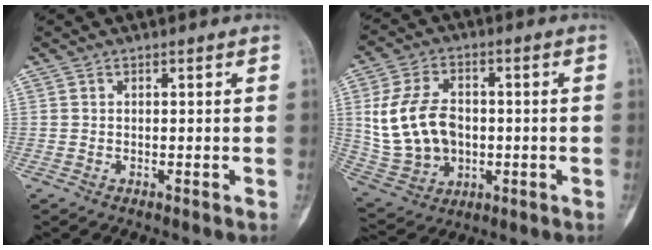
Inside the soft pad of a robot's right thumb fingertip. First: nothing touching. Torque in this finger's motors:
{"motor_torque": [1.36, 1.36, 0.76, -0.57, 0.16]}